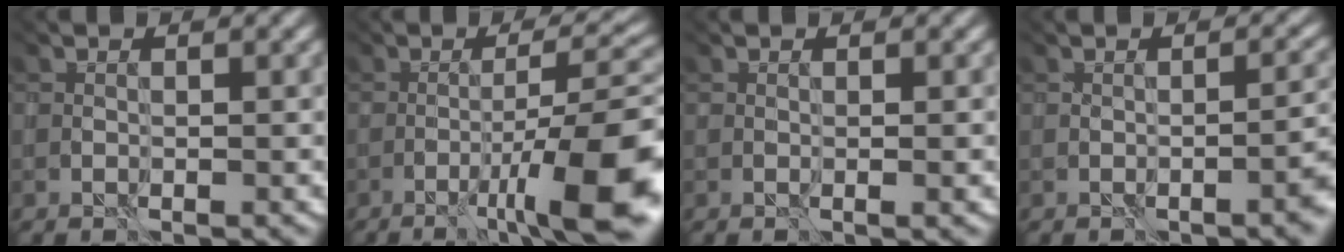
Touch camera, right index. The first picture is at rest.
{"total": 9.2, "force": [-5.0, 0.5, 7.7], "torque": [-0.120, 0.002, -0.061]}
{"total": 0.6, "force": [-0.1, 0.0, 0.6], "torque": [-0.008, 0.000, 0.000]}
{"total": 3.3, "force": [-1.9, 0.6, 2.7], "torque": [-0.011, 0.004, -0.006]}